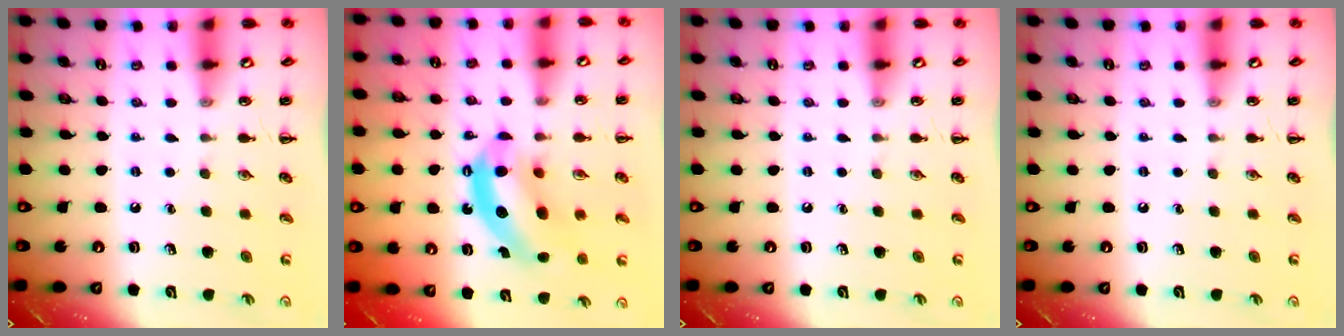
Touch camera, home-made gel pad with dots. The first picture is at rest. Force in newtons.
{"total": 11.4, "press": 11.0, "slide": 3.0}
{"total": 0.0}
{"total": 0.0}